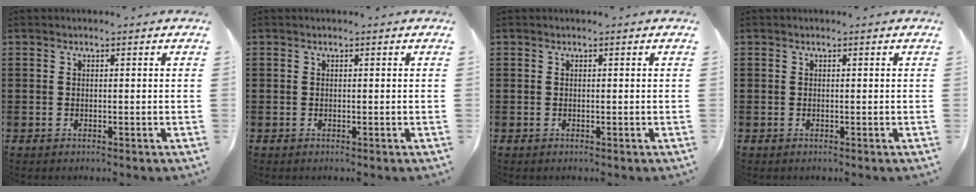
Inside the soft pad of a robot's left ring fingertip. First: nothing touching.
{"total": 0.0}
{"total": 0.0}
{"total": 0.0}